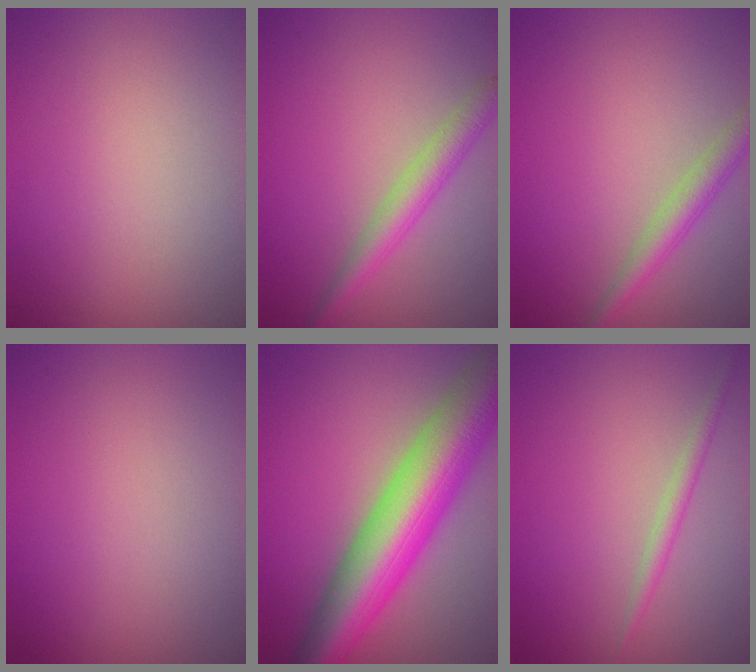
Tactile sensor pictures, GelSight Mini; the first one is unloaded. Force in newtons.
{"total": 2.8, "press": 2.8, "slide": 0.1}
{"total": 2.7, "press": 2.7, "slide": 0.2}
{"total": 0.0}
{"total": 11.7, "press": 11.7, "slide": 0.5}
{"total": 1.3, "press": 1.3, "slide": 0.1}